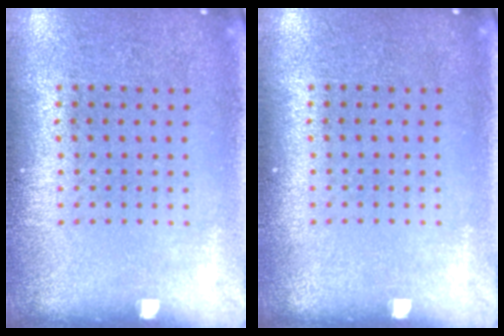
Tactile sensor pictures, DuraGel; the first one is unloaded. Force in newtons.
{"total": 0.0}